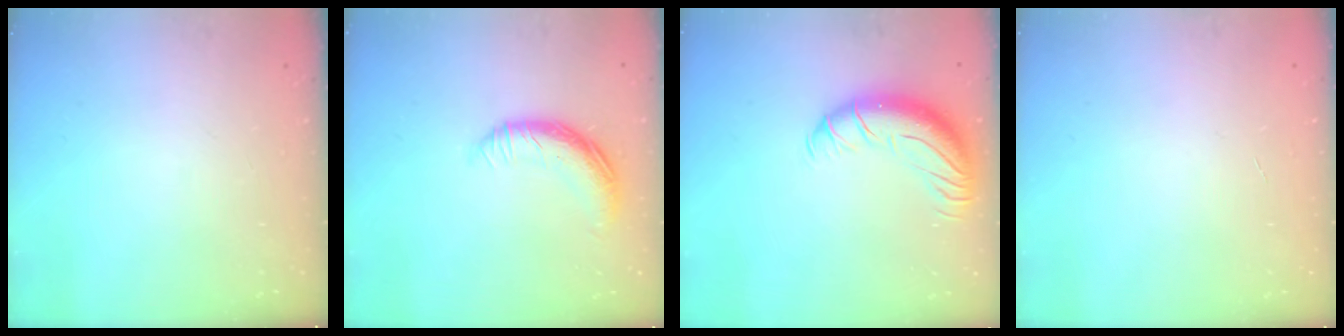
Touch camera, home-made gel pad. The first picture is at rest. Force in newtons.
{"total": 11.7, "press": 11.7, "slide": 0.5}
{"total": 12.6, "press": 12.3, "slide": 2.8}
{"total": 0.0}